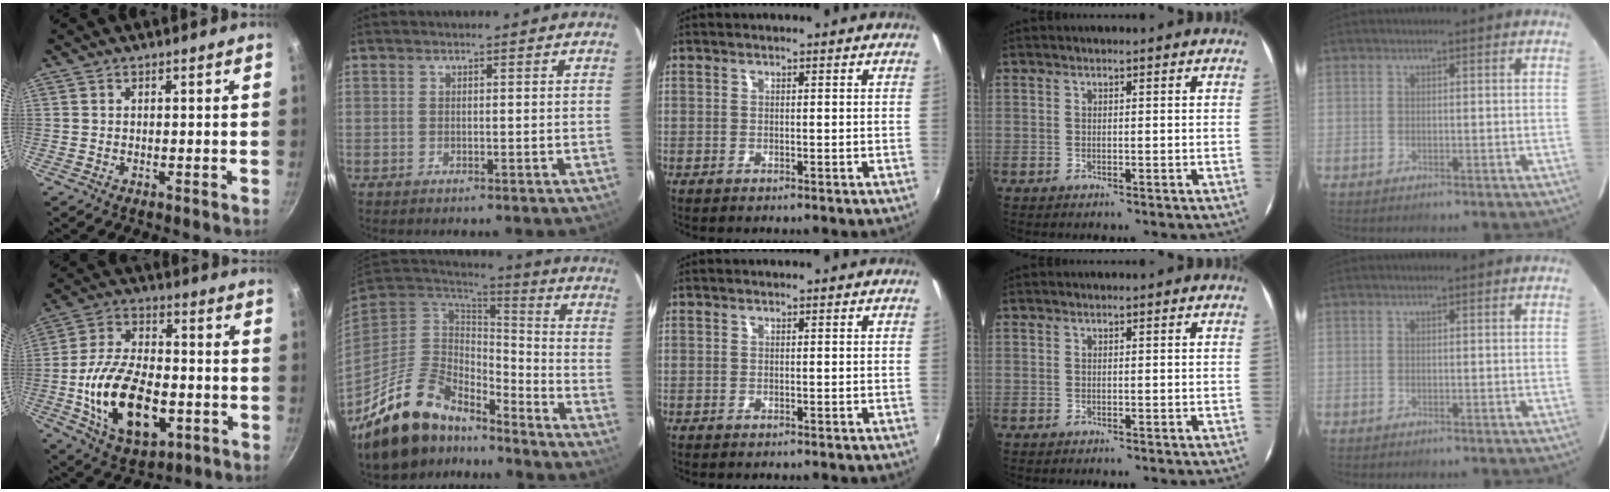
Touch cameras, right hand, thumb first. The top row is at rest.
{"thumb": {"total": 20.2, "force": [-4.6, 11.4, 16.0], "torque": [-0.278, 0.020, -0.073]}, "index": {"total": 18.1, "force": [-14.2, 7.9, 8.0], "torque": [-0.179, -0.008, -0.241]}}